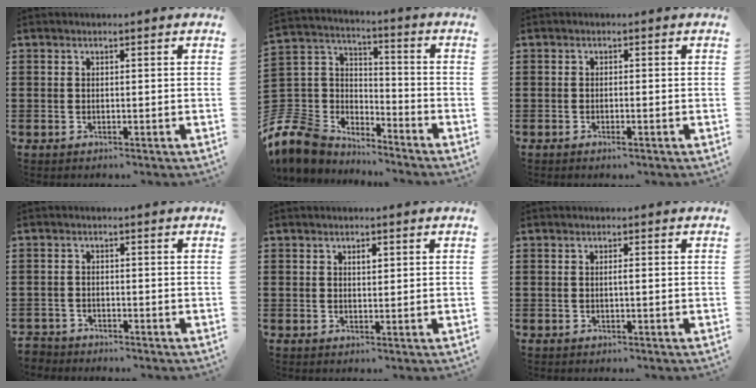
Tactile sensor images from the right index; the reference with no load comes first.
{"total": 8.7, "force": [-6.8, 5.2, 1.7], "torque": [-0.096, -0.004, -0.141]}
{"total": 0.9, "force": [-0.6, 0.1, 0.7], "torque": [-0.013, -0.004, -0.010]}
{"total": 1.9, "force": [-1.9, 0.4, -0.2], "torque": [-0.004, 0.001, -0.043]}
{"total": 1.2, "force": [0.5, 0.6, 1.0], "torque": [-0.012, 0.001, 0.007]}
{"total": 0.6, "force": [-0.2, 0.0, 0.6], "torque": [-0.013, -0.003, -0.004]}